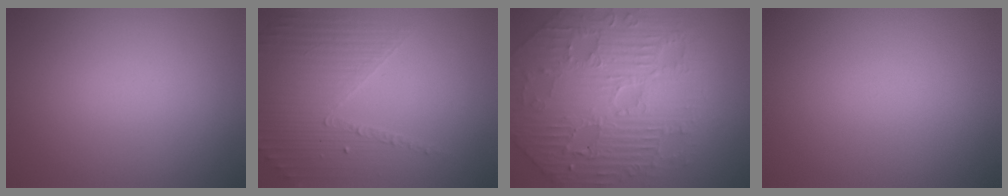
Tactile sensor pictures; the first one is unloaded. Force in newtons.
{"total": 5.0, "press": 3.2, "slide": 3.8}
{"total": 8.4, "press": 6.7, "slide": 5.2}
{"total": 0.0}